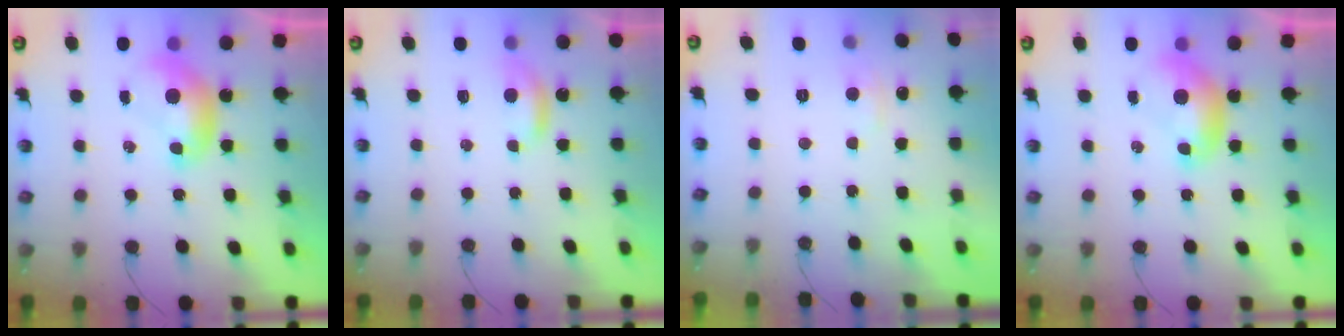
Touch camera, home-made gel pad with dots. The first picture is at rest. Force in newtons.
{"total": 1.9, "press": 1.9, "slide": 0.5}
{"total": 3.3, "press": 3.3, "slide": 0.4}
{"total": 0.0}